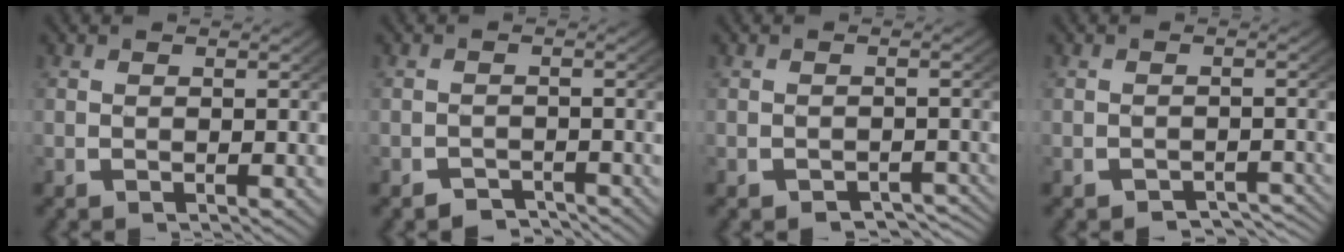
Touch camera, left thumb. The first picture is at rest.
{"total": 2.3, "force": [-2.2, 0.8, 0.4], "torque": [-0.002, -0.010, -0.038]}
{"total": 2.9, "force": [-2.4, 1.3, 1.2], "torque": [-0.008, -0.010, -0.033]}
{"total": 3.1, "force": [-2.7, 1.1, 1.1], "torque": [-0.011, -0.010, -0.038]}